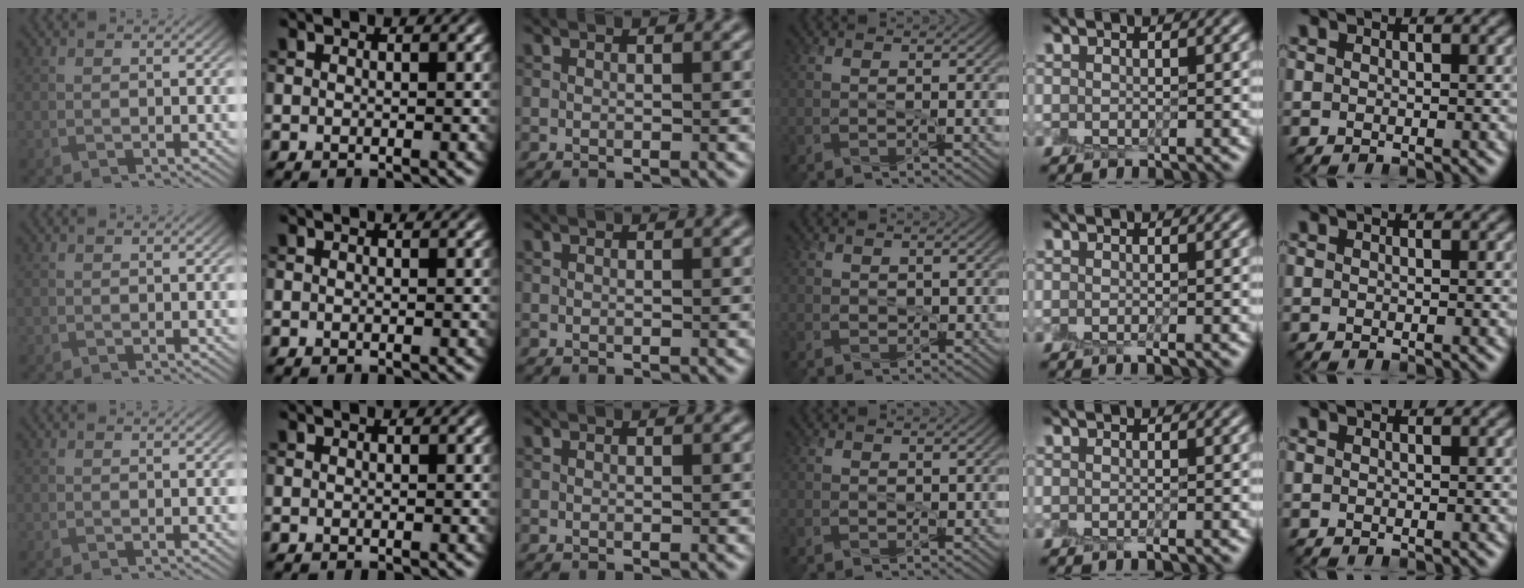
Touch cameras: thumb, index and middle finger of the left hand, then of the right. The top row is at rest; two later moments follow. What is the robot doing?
{"motion": "peel", "object": "small bumper sticker"}